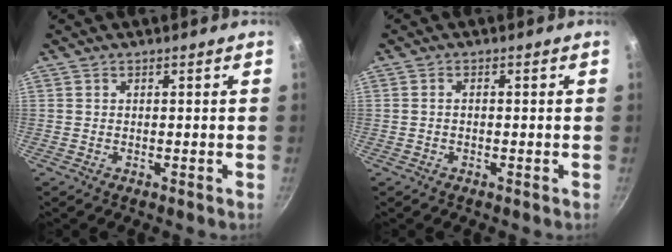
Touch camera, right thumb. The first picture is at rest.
{"total": 1.0, "force": [-0.2, 0.7, 0.7], "torque": [-0.014, 0.009, -0.003]}